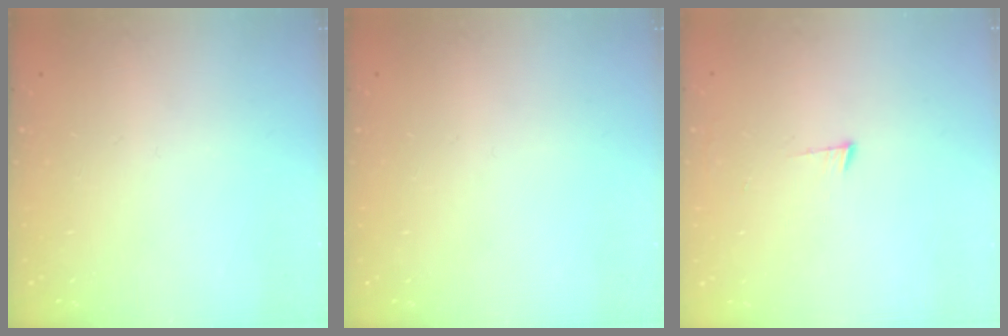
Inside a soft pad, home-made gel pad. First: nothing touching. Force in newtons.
{"total": 0.0}
{"total": 2.8, "press": 2.7, "slide": 0.5}